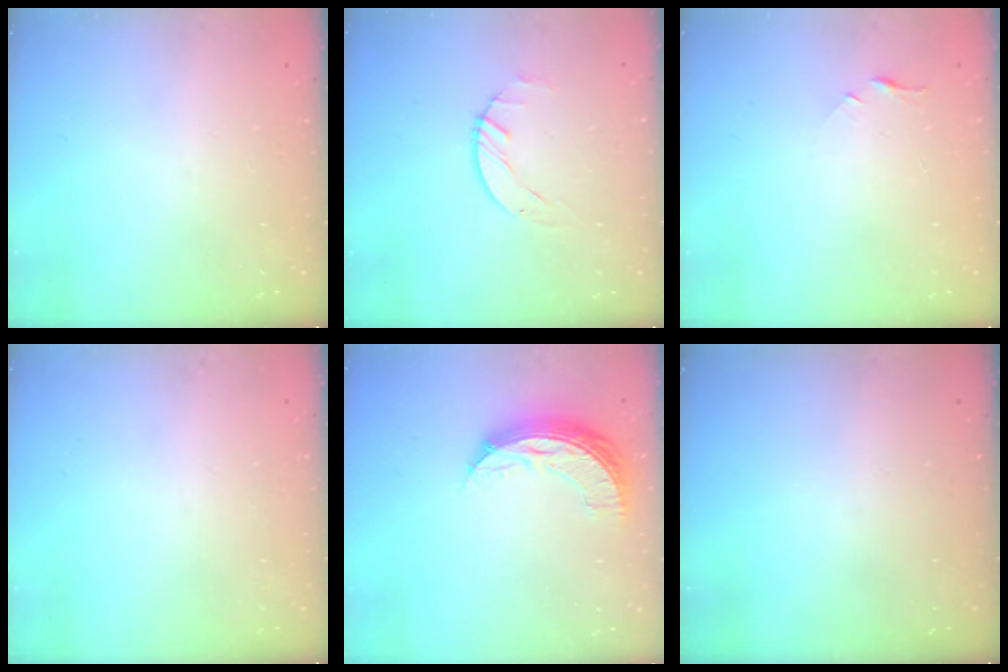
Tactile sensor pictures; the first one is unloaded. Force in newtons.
{"total": 0.6, "press": 0.6, "slide": 0.2}
{"total": 2.8, "press": 2.7, "slide": 0.4}
{"total": 0.0}
{"total": 9.1, "press": 9.1, "slide": 0.2}
{"total": 0.0}